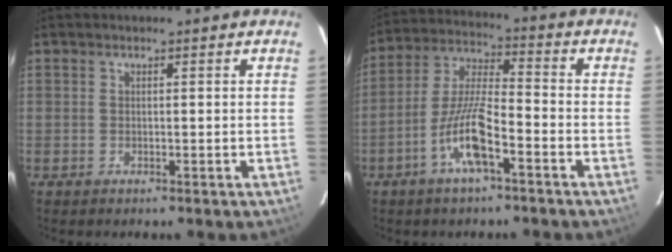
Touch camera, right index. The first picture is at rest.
{"total": 10.3, "force": [-5.2, 2.0, 8.7], "torque": [-0.185, 0.001, -0.101]}